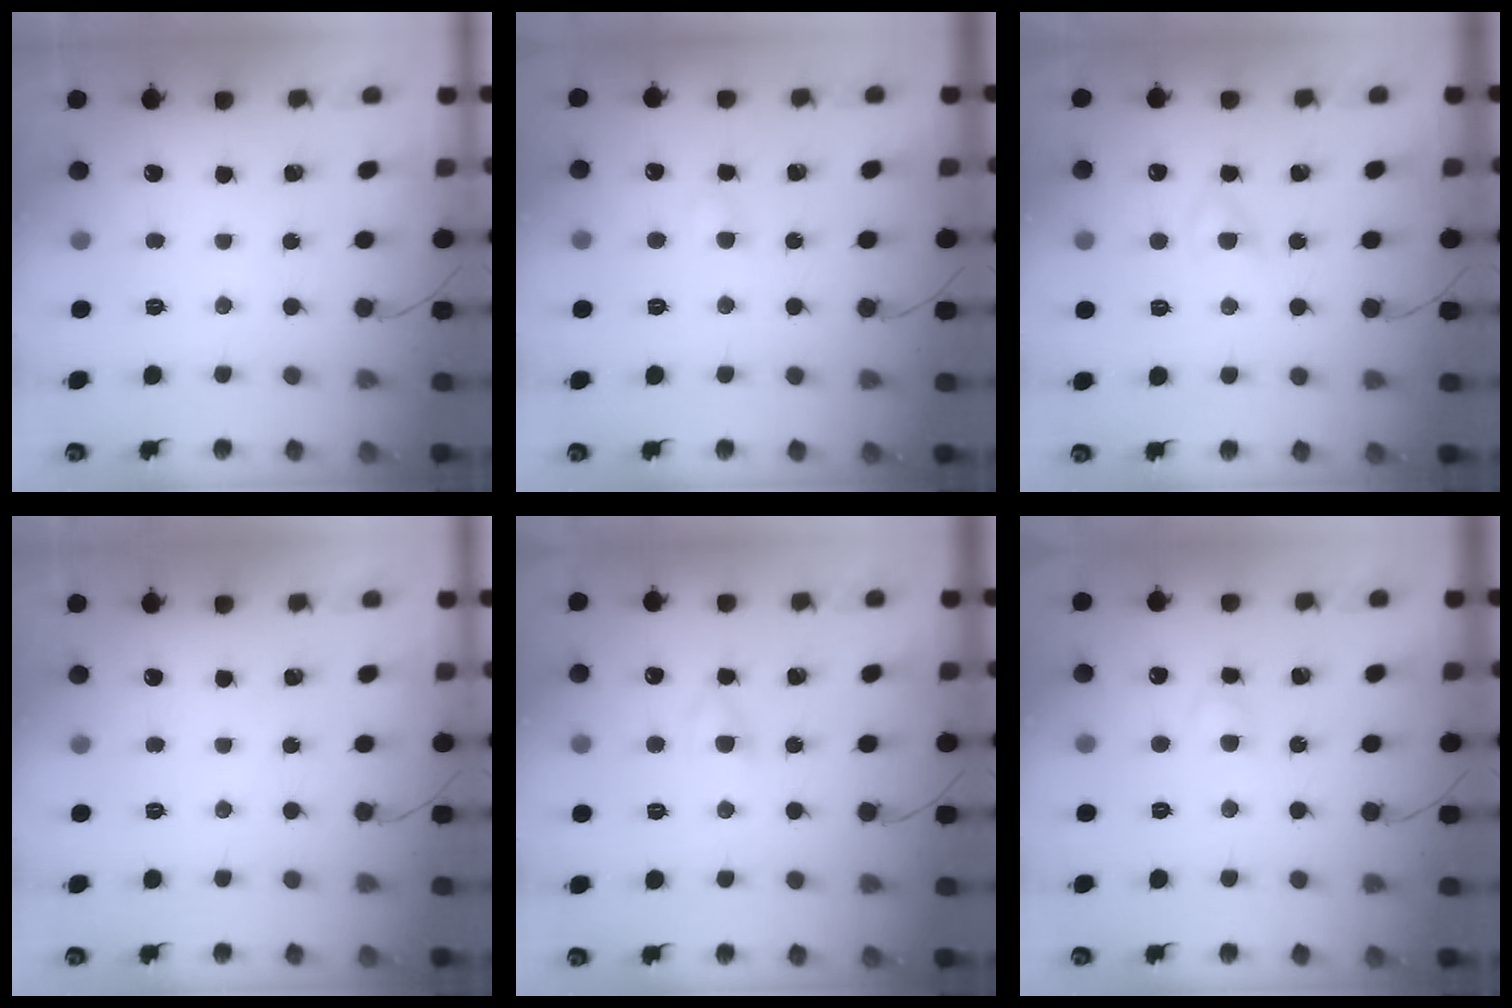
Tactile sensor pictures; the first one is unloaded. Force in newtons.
{"total": 3.0, "press": 2.9, "slide": 0.8}
{"total": 1.9, "press": 1.7, "slide": 0.8}
{"total": 0.0}
{"total": 3.3, "press": 3.1, "slide": 1.2}
{"total": 2.5, "press": 2.3, "slide": 1.1}